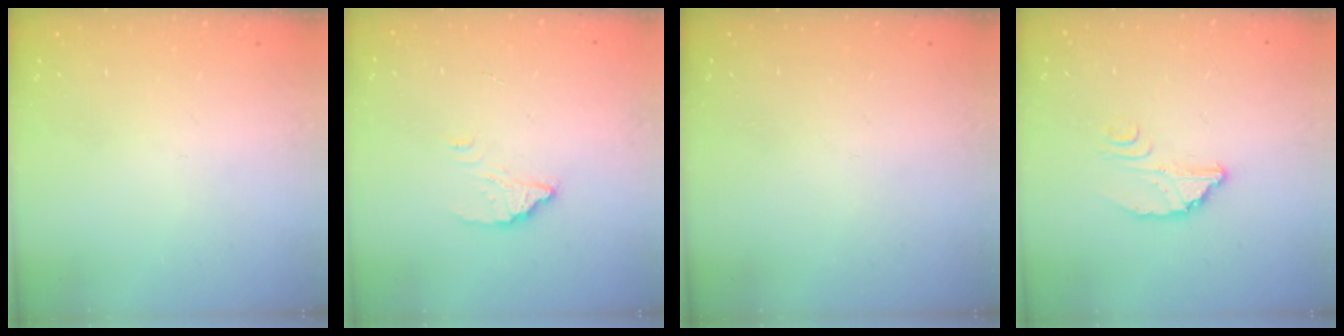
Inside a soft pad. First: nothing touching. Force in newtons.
{"total": 2.6, "press": 2.6, "slide": 0.2}
{"total": 0.0}
{"total": 3.6, "press": 3.6, "slide": 0.1}